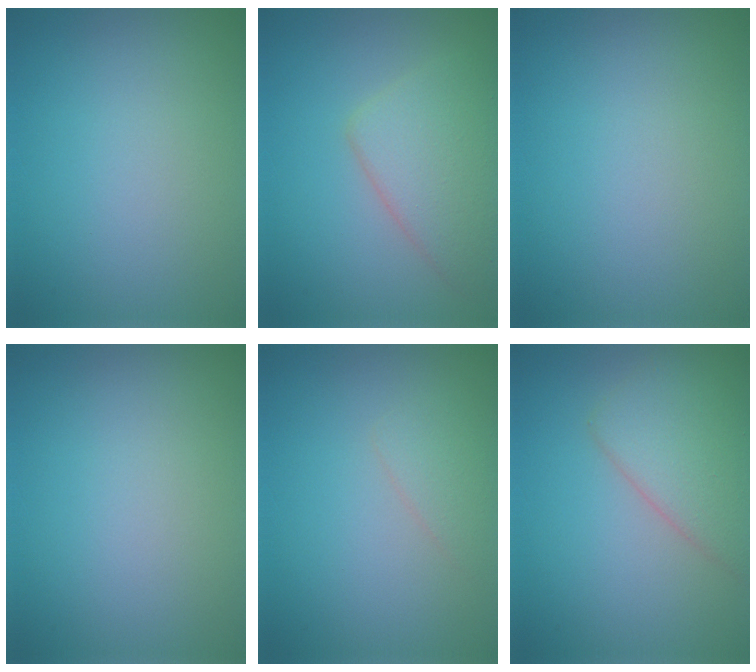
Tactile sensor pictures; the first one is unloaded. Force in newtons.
{"total": 4.9, "press": 4.9, "slide": 0.2}
{"total": 0.0}
{"total": 0.0}
{"total": 1.4, "press": 1.4, "slide": 0.0}
{"total": 4.2, "press": 4.2, "slide": 0.1}